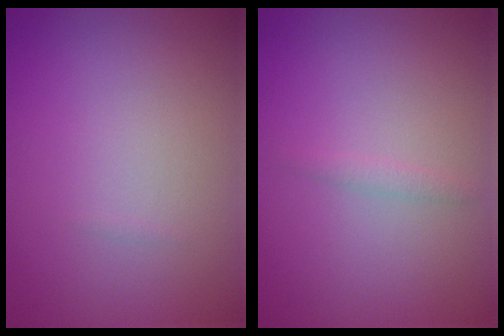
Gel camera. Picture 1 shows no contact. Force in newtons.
{"total": 0.8, "press": 0.8, "slide": 0.0}